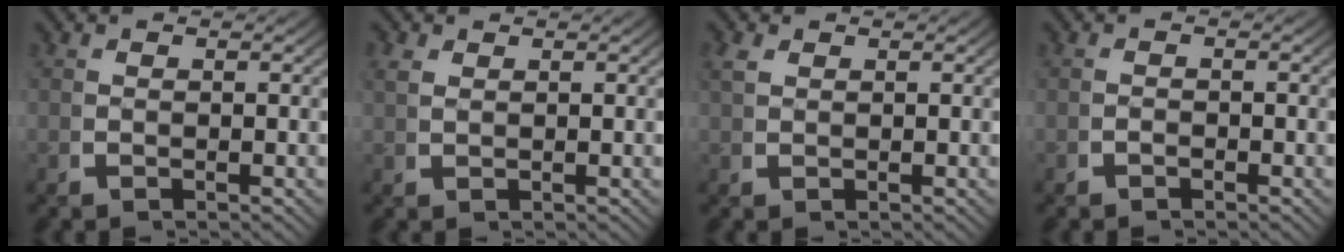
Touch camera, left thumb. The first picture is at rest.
{"total": 1.2, "force": [1.0, 0.3, 0.4], "torque": [-0.009, 0.001, 0.027]}
{"total": 1.2, "force": [1.0, 0.4, 0.4], "torque": [-0.010, 0.001, 0.026]}
{"total": 0.6, "force": [-0.6, 0.0, 0.0], "torque": [0.001, -0.002, -0.012]}